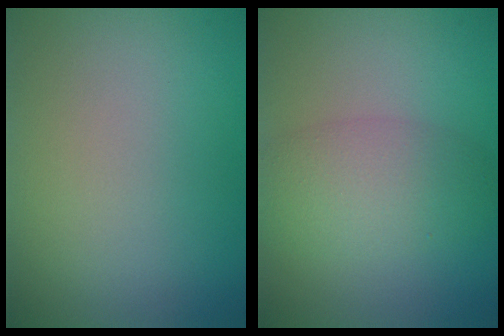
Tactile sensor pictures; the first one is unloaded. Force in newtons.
{"total": 4.4, "press": 4.4, "slide": 0.2}